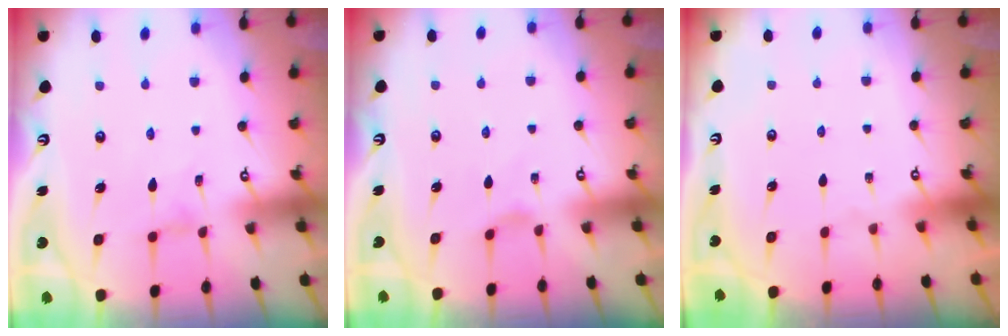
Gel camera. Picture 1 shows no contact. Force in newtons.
{"total": 2.0, "press": 2.0, "slide": 0.4}
{"total": 0.0}